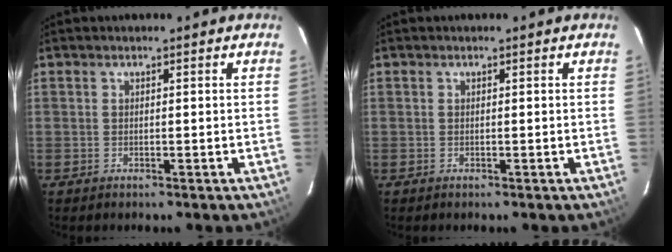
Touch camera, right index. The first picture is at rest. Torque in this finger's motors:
{"motor_torque": [-0.03, -0.01, 0.00, 0.00]}